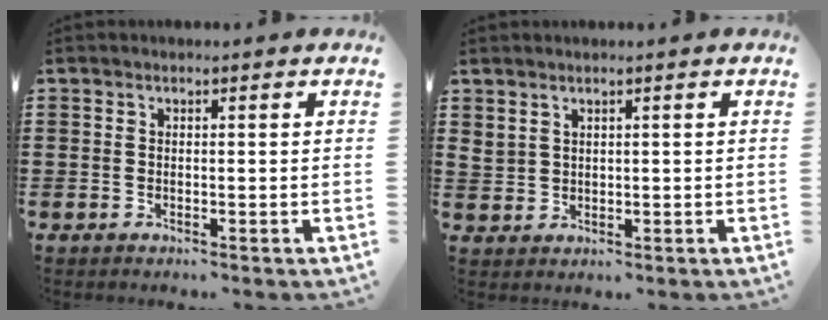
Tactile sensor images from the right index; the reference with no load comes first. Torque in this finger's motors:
{"motor_torque": [0.11, 0.08, 0.04, 0.00]}